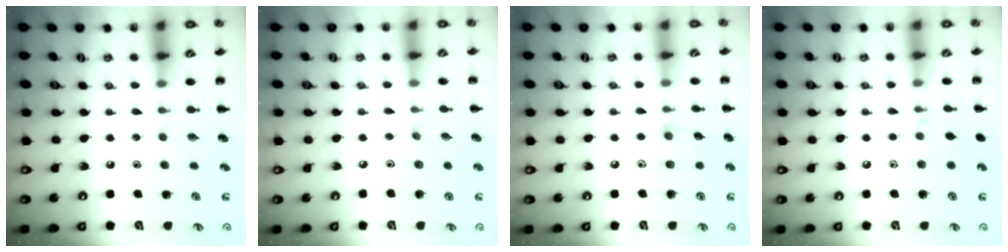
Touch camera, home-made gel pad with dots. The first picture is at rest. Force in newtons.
{"total": 3.1, "press": 2.9, "slide": 1.2}
{"total": 3.8, "press": 3.6, "slide": 1.4}
{"total": 4.9, "press": 4.5, "slide": 1.7}